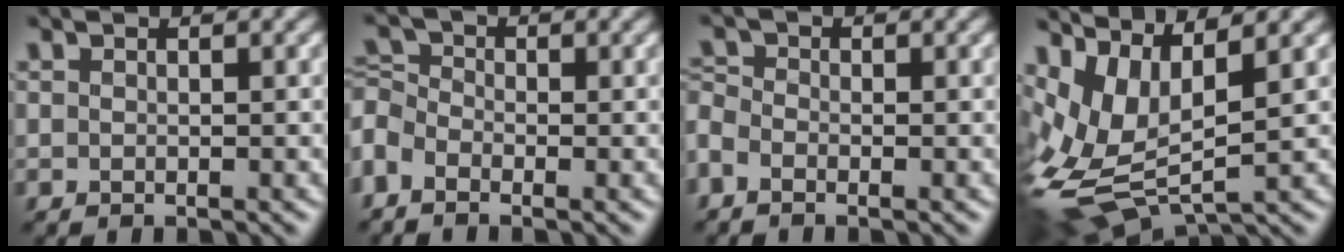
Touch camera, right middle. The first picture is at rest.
{"total": 2.3, "force": [-1.6, 1.4, 1.0], "torque": [-0.035, 0.010, -0.042]}
{"total": 1.4, "force": [-1.2, 0.5, 0.5], "torque": [-0.028, 0.001, -0.024]}
{"total": 8.3, "force": [0.7, 4.1, 7.2], "torque": [-0.184, -0.007, 0.032]}